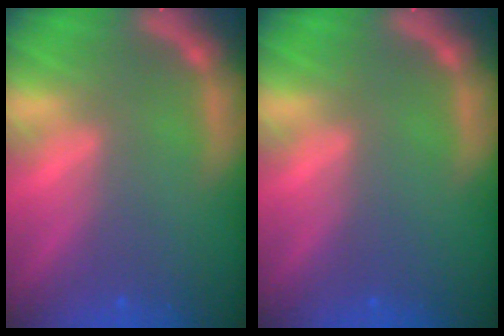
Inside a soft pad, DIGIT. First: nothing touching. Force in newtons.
{"total": 0.0}